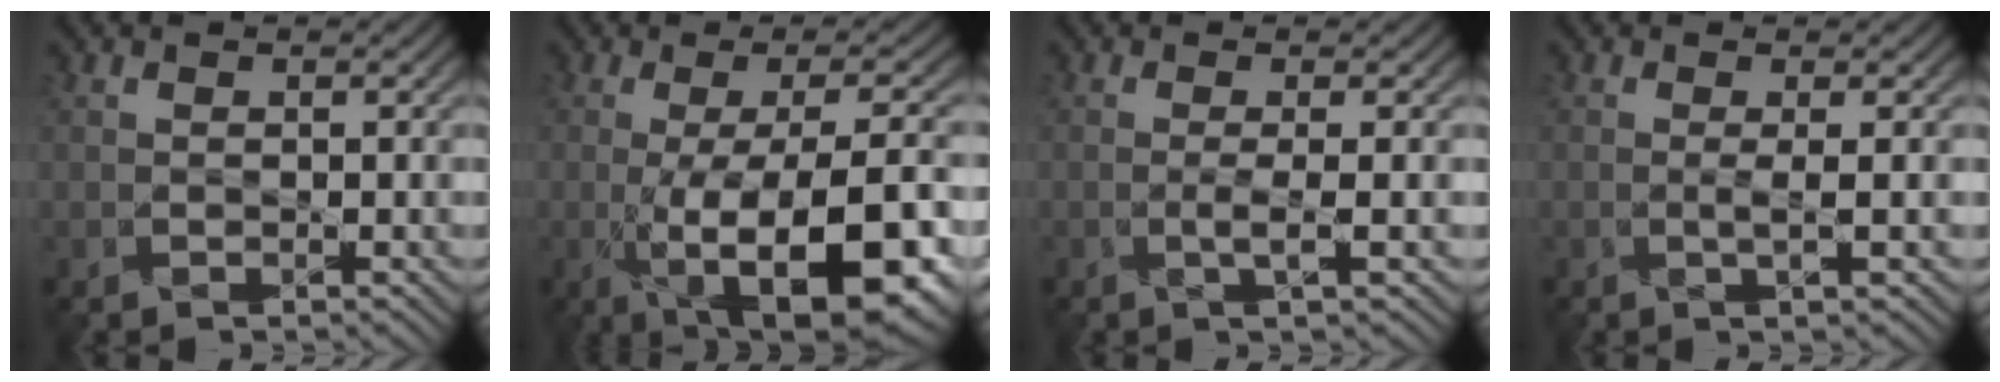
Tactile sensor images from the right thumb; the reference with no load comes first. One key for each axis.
{"total": 13.8, "fx": -4.9, "fy": 4.3, "fz": 12.2, "tx": -0.181, "ty": -0.014, "tz": -0.066}
{"total": 1.8, "fx": -0.5, "fy": -0.8, "fz": 1.6, "tx": -0.035, "ty": 0.000, "tz": -0.012}
{"total": 1.5, "fx": -0.2, "fy": -0.8, "fz": 1.3, "tx": -0.030, "ty": 0.000, "tz": -0.003}